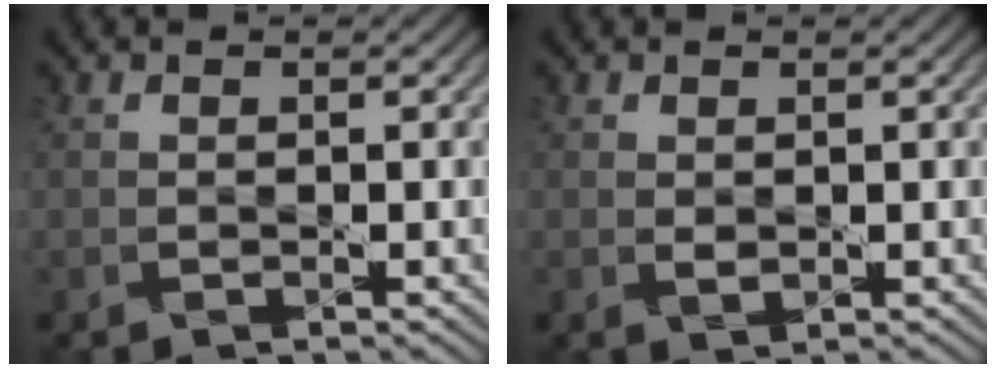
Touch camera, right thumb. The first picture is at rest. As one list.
[{"total": 1.0, "force": [0.3, 0.6, 0.8], "torque": [-0.017, 0.000, 0.007]}]